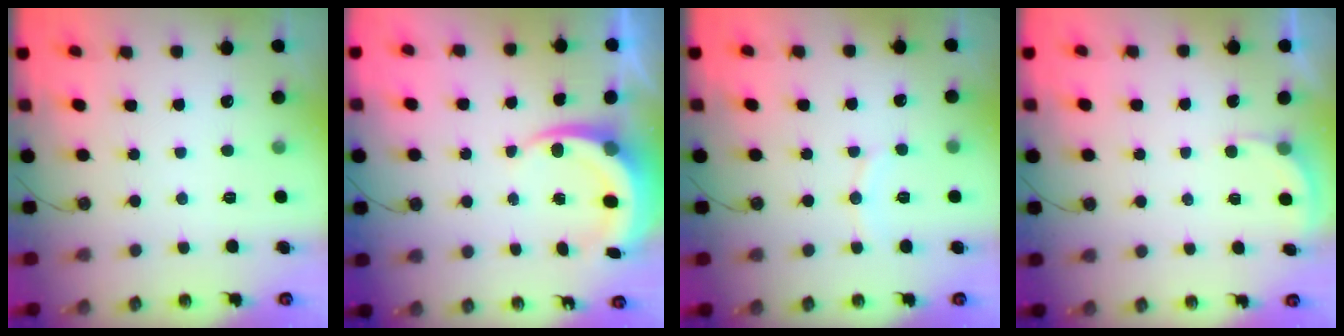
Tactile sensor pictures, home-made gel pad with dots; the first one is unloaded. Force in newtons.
{"total": 5.9, "press": 5.9, "slide": 0.4}
{"total": 6.8, "press": 6.8, "slide": 0.5}
{"total": 2.1, "press": 2.1, "slide": 0.1}